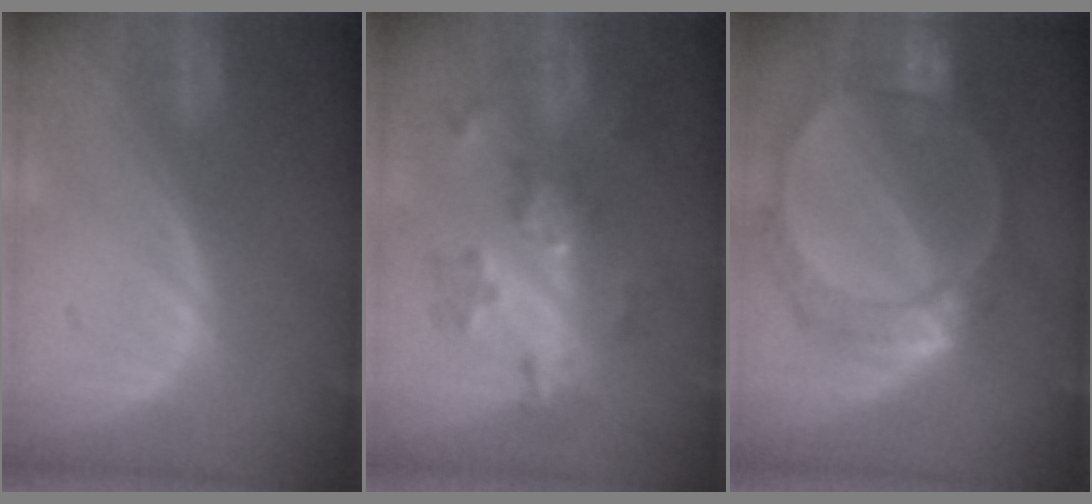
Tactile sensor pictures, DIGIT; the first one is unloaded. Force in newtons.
{"total": 6.5, "press": 6.4, "slide": 1.3}
{"total": 9.6, "press": 8.3, "slide": 4.9}